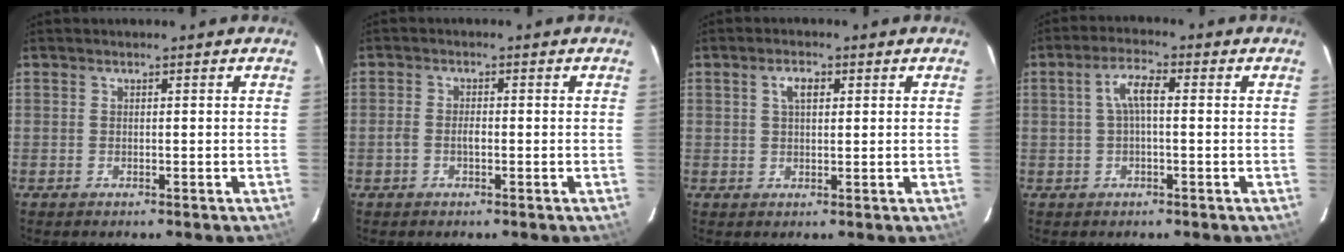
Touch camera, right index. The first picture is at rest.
{"total": 1.9, "force": [-0.8, 0.8, 1.5], "torque": [-0.032, 0.006, -0.016]}
{"total": 3.1, "force": [1.1, 1.6, 2.5], "torque": [-0.045, 0.010, 0.020]}
{"total": 4.5, "force": [0.3, 1.4, 4.3], "torque": [-0.084, 0.014, 0.007]}